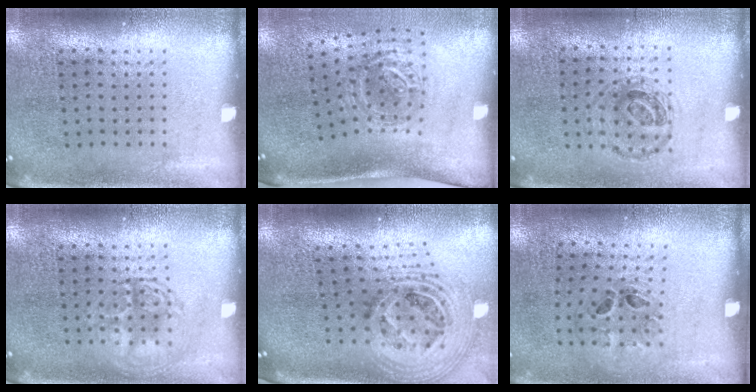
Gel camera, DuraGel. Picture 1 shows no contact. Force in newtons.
{"total": 1.7, "press": 1.2, "slide": 1.2}
{"total": 0.9, "press": 0.8, "slide": 0.5}
{"total": 2.5, "press": 2.4, "slide": 0.3}
{"total": 2.8, "press": 1.9, "slide": 2.0}
{"total": 1.3, "press": 0.7, "slide": 1.1}